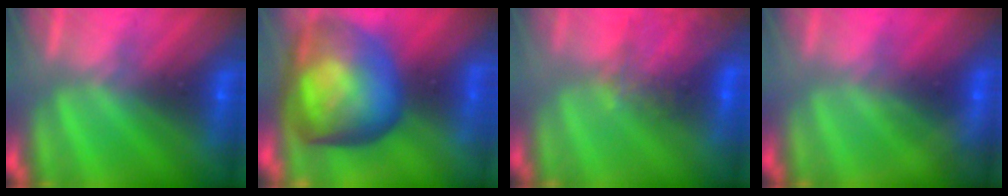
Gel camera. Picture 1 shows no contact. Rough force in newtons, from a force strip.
{"total": 7.9}
{"total": 7.7}
{"total": 1.7}